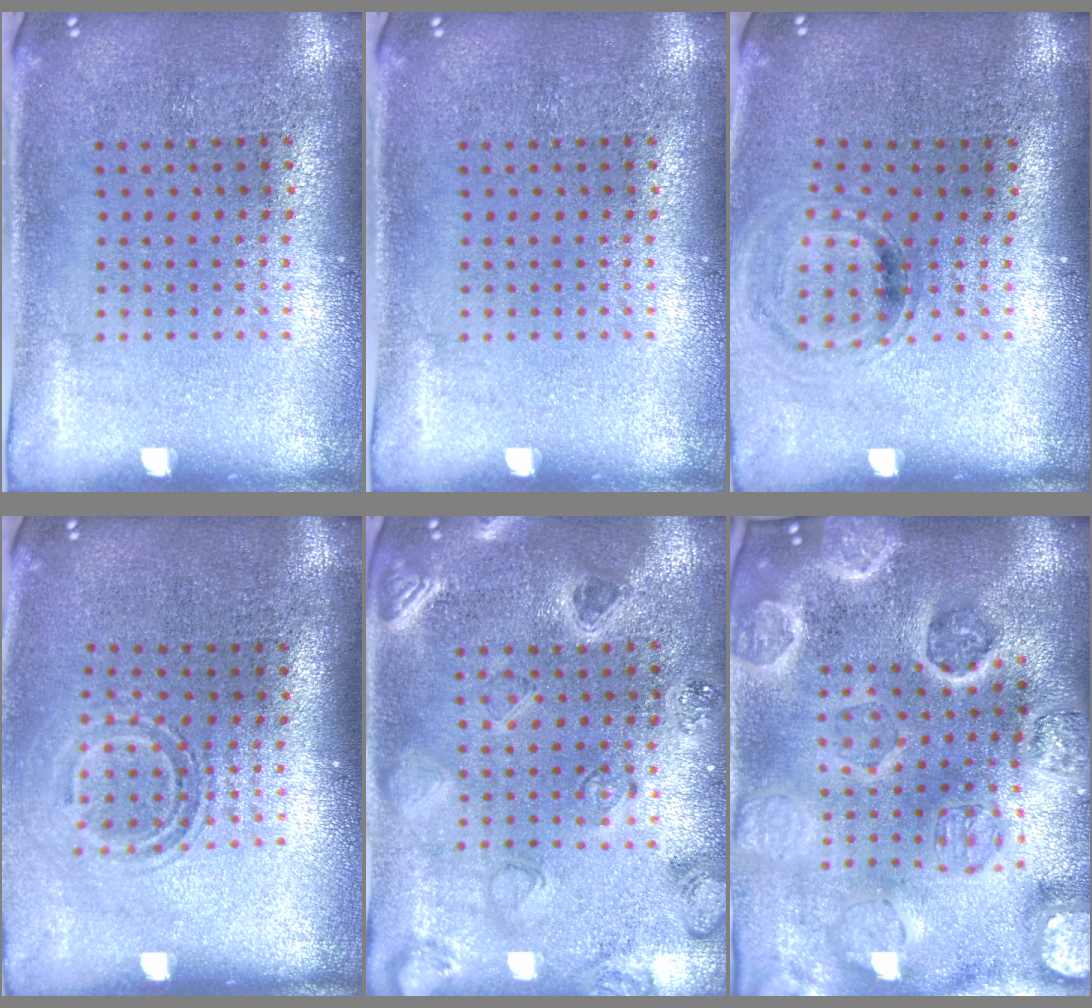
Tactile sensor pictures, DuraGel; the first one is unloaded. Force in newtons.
{"total": 0.0}
{"total": 0.9, "press": 0.8, "slide": 0.2}
{"total": 1.5, "press": 1.1, "slide": 1.1}
{"total": 0.7, "press": 0.7, "slide": 0.3}
{"total": 4.3, "press": 4.0, "slide": 1.5}